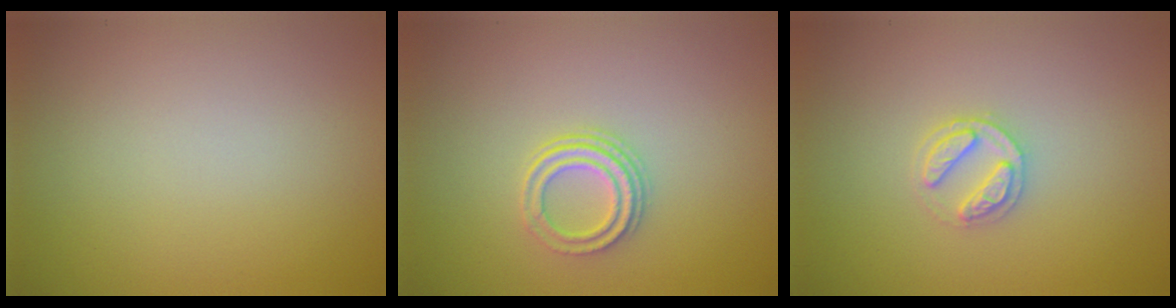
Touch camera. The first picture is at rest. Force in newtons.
{"total": 2.5, "press": 2.1, "slide": 1.4}
{"total": 2.4, "press": 2.4, "slide": 0.4}